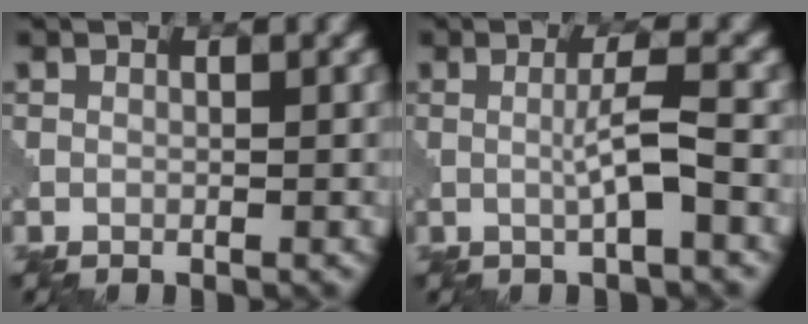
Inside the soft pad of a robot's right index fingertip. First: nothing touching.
{"total": 2.9, "force": [-0.3, 0.2, 2.9], "torque": [-0.052, 0.004, -0.010]}